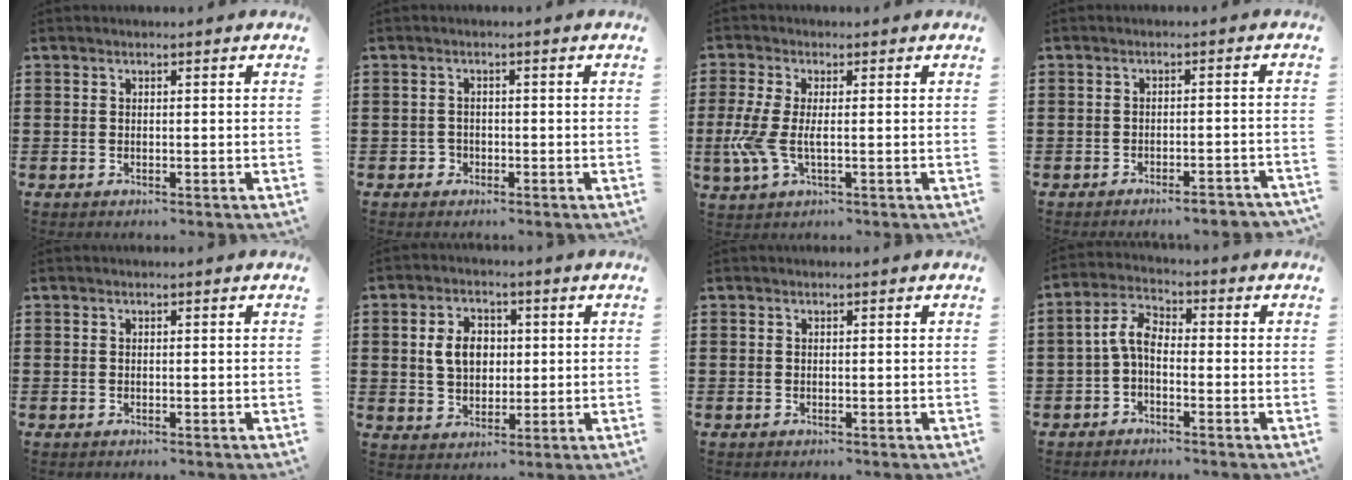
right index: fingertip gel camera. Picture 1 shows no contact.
{"total": 1.3, "force": [-0.8, 1.1, 0.1], "torque": [-0.007, 0.000, -0.019]}
{"total": 5.7, "force": [-0.9, 2.2, 5.2], "torque": [-0.126, -0.011, -0.020]}
{"total": 2.3, "force": [-2.1, 0.1, 0.9], "torque": [-0.017, 0.001, -0.043]}
{"total": 0.0}
{"total": 6.0, "force": [0.8, 4.4, 4.0], "torque": [-0.089, 0.010, 0.008]}
{"total": 0.0}
{"total": 4.5, "force": [-0.9, 2.3, 3.8], "torque": [-0.095, 0.005, -0.025]}